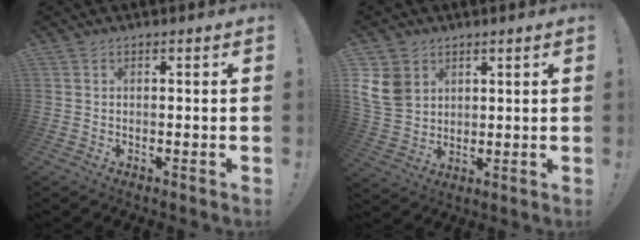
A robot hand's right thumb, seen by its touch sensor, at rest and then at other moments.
{"total": 10.3, "force": [4.2, 8.2, 4.6], "torque": [-0.085, -0.018, 0.088]}